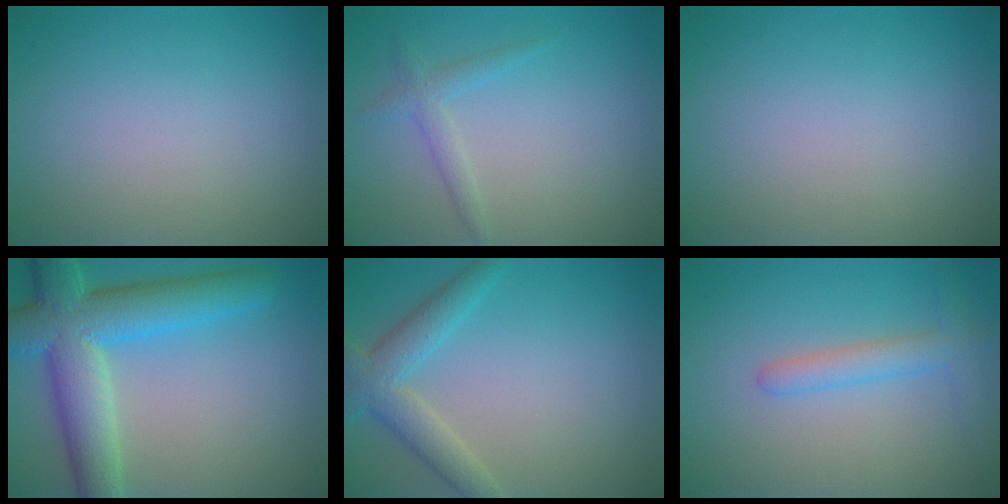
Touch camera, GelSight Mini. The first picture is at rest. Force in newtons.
{"total": 1.6, "press": 1.6, "slide": 0.1}
{"total": 0.0}
{"total": 9.1, "press": 9.0, "slide": 0.5}
{"total": 3.8, "press": 3.8, "slide": 0.2}
{"total": 2.5, "press": 2.5, "slide": 0.2}